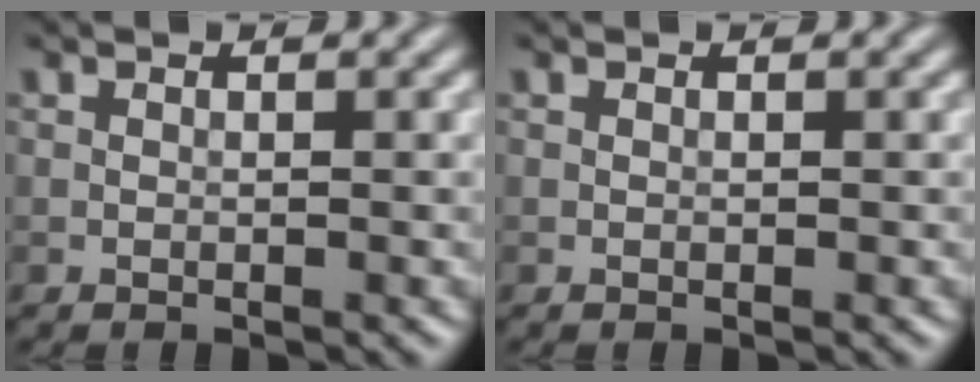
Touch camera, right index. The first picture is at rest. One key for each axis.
{"total": 0.0}